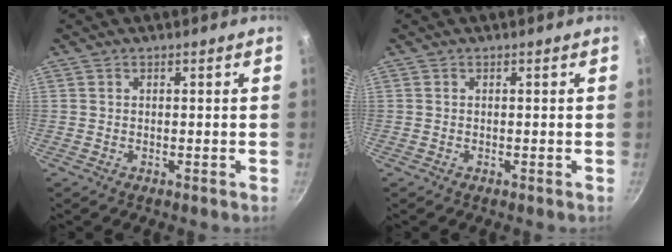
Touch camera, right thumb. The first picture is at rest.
{"total": 0.0}